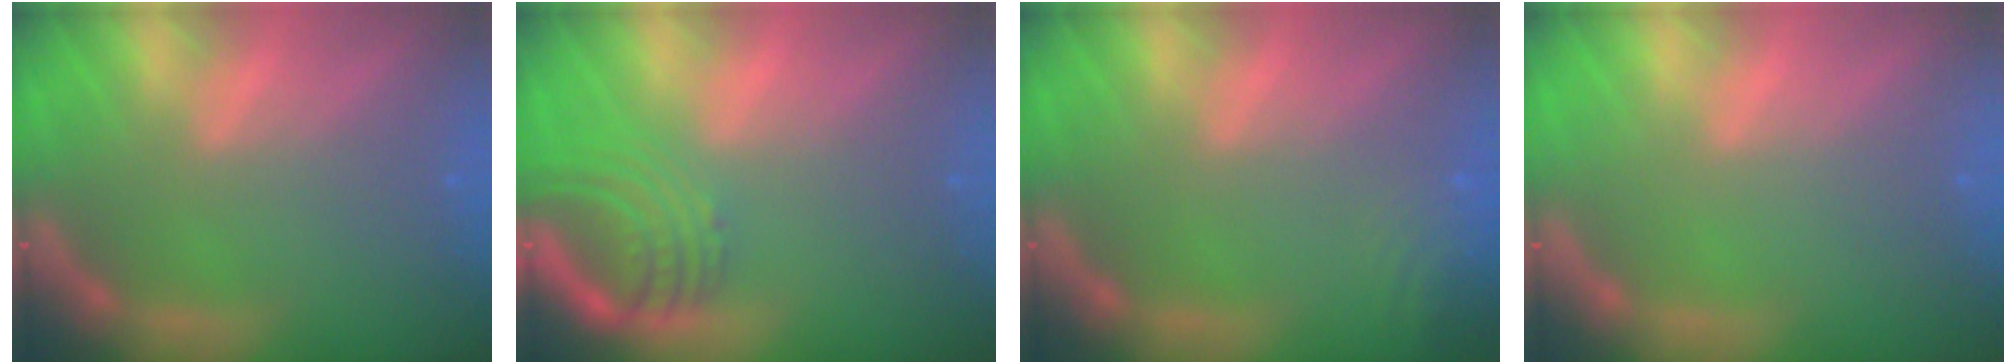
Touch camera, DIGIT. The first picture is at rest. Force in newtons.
{"total": 5.5}
{"total": 4.6}
{"total": 0.0}